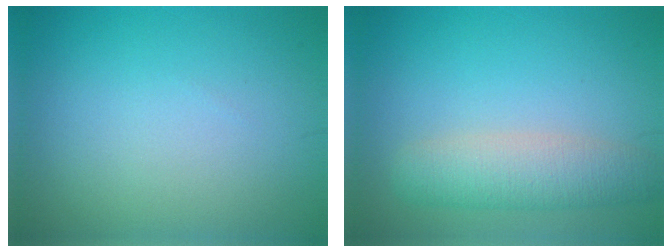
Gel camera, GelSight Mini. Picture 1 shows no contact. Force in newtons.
{"total": 4.1, "press": 4.1, "slide": 0.1}